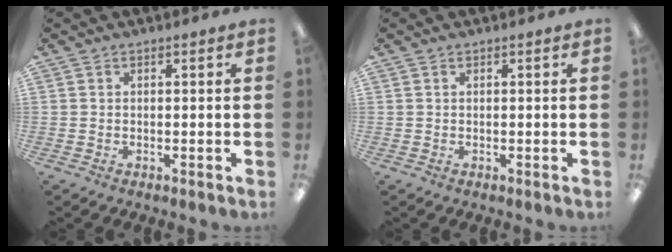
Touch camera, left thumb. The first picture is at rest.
{"total": 0.0}